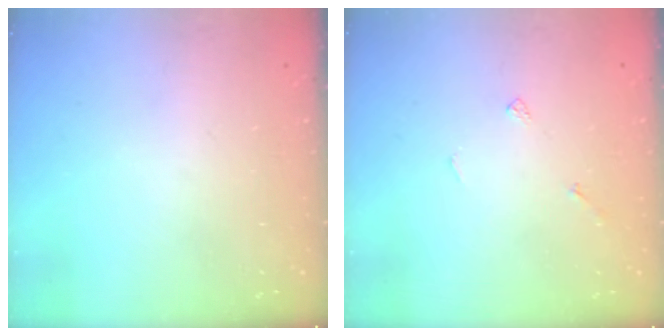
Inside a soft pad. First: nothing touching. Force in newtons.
{"total": 4.0, "press": 4.0, "slide": 0.3}